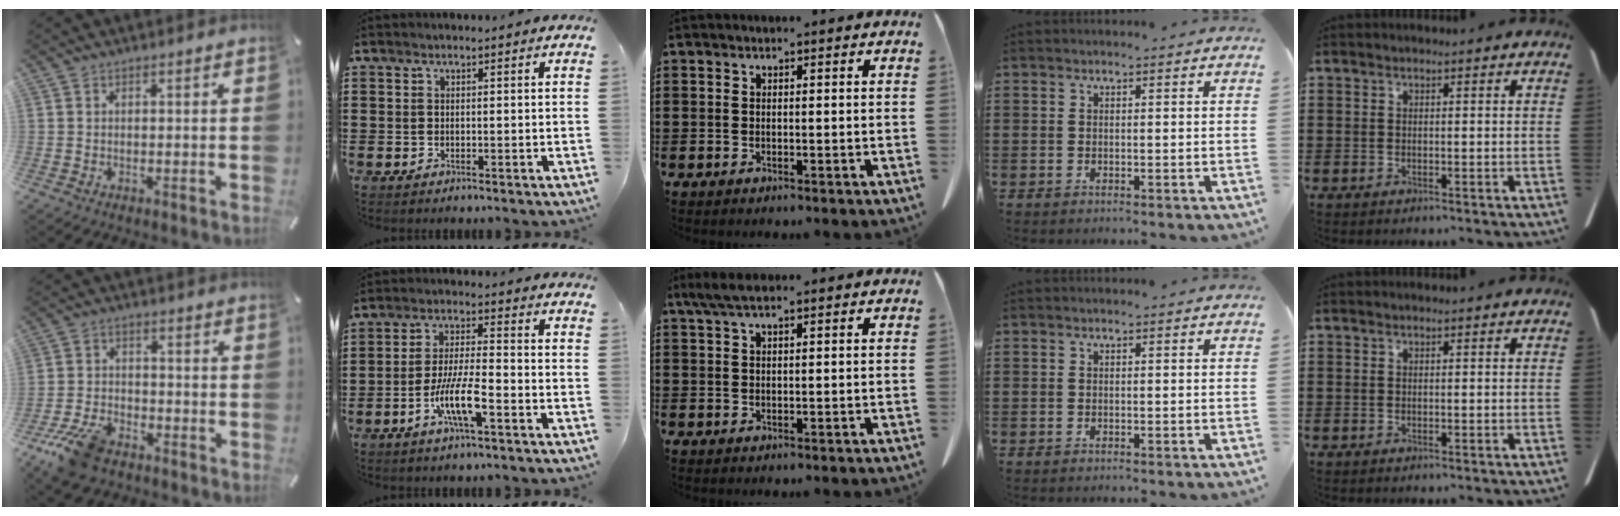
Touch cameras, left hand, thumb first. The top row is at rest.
{"thumb": {"total": 10.0, "force": [-6.9, 5.0, 5.2], "torque": [-0.109, 0.031, -0.129]}, "index": {"total": 7.8, "force": [-3.7, 1.5, 6.7], "torque": [-0.143, -0.006, -0.073]}, "middle": {"total": 2.8, "force": [1.7, 0.5, 2.1], "torque": [-0.044, 0.002, 0.032]}}